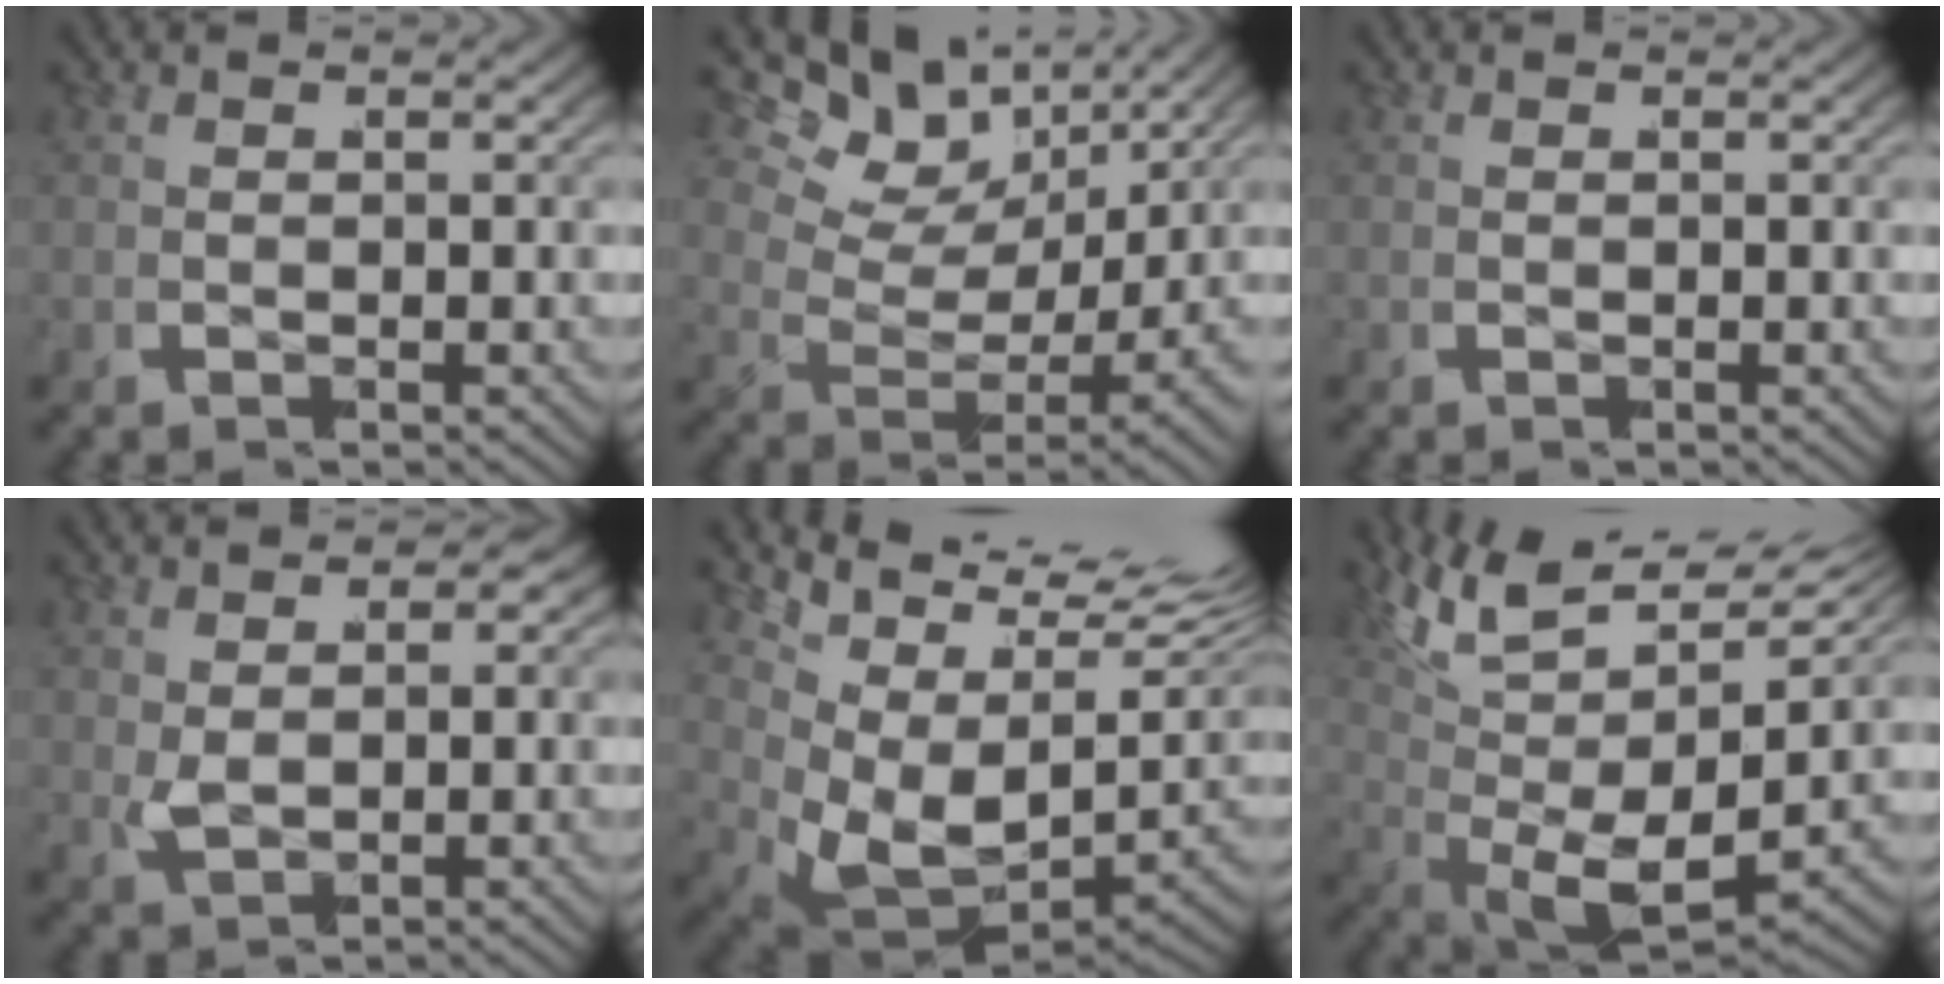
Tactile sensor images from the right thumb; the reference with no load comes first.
{"total": 5.3, "force": [3.0, 2.8, 3.4], "torque": [-0.065, 0.001, 0.044]}
{"total": 0.0}
{"total": 2.6, "force": [0.7, 1.9, 1.7], "torque": [-0.028, -0.010, 0.017]}
{"total": 14.5, "force": [3.5, 9.3, 10.5], "torque": [-0.170, 0.002, 0.043]}
{"total": 12.7, "force": [2.5, 8.3, 9.3], "torque": [-0.205, -0.032, 0.050]}